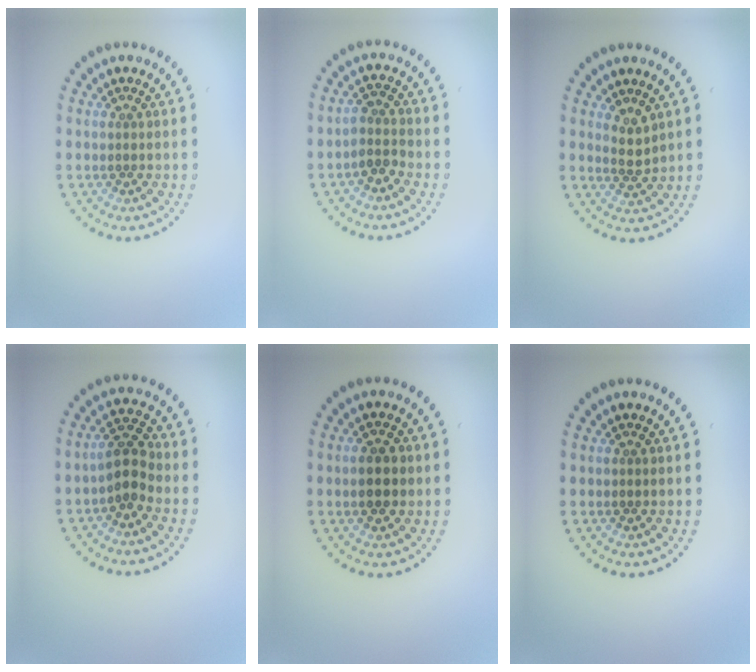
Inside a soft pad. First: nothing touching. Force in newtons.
{"total": 1.8, "press": 1.5, "slide": 1.0}
{"total": 1.6, "press": 1.3, "slide": 1.0}
{"total": 3.0, "press": 2.8, "slide": 1.0}
{"total": 3.0, "press": 3.0, "slide": 0.2}
{"total": 0.0}